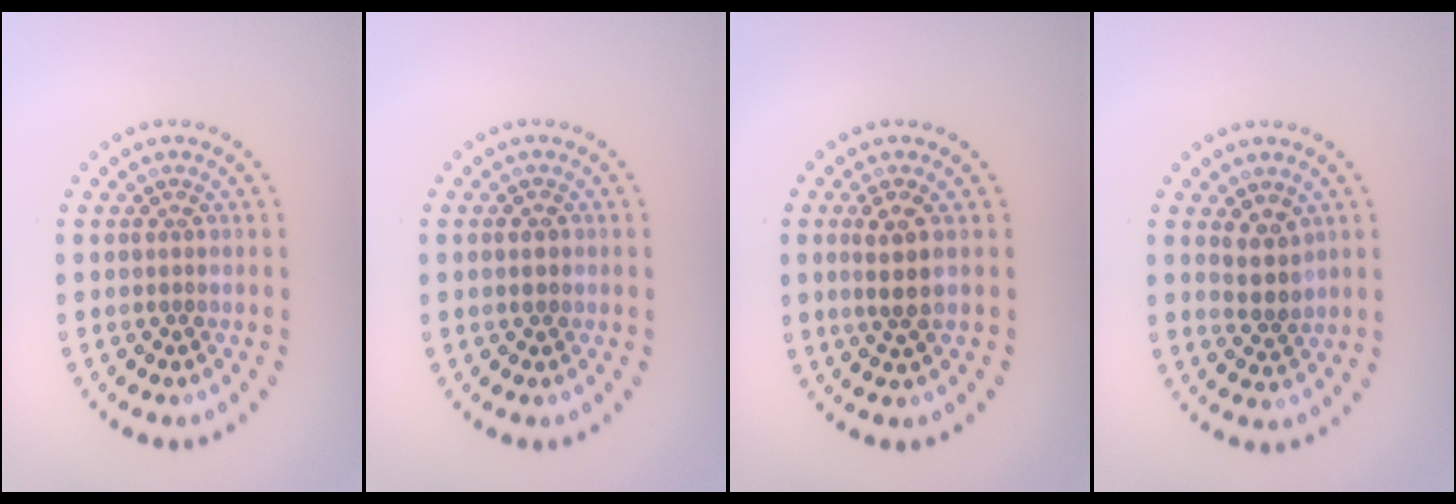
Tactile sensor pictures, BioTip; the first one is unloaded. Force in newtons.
{"total": 1.3, "press": 1.3, "slide": 0.2}
{"total": 2.5, "press": 2.2, "slide": 1.1}
{"total": 2.5, "press": 2.1, "slide": 1.3}